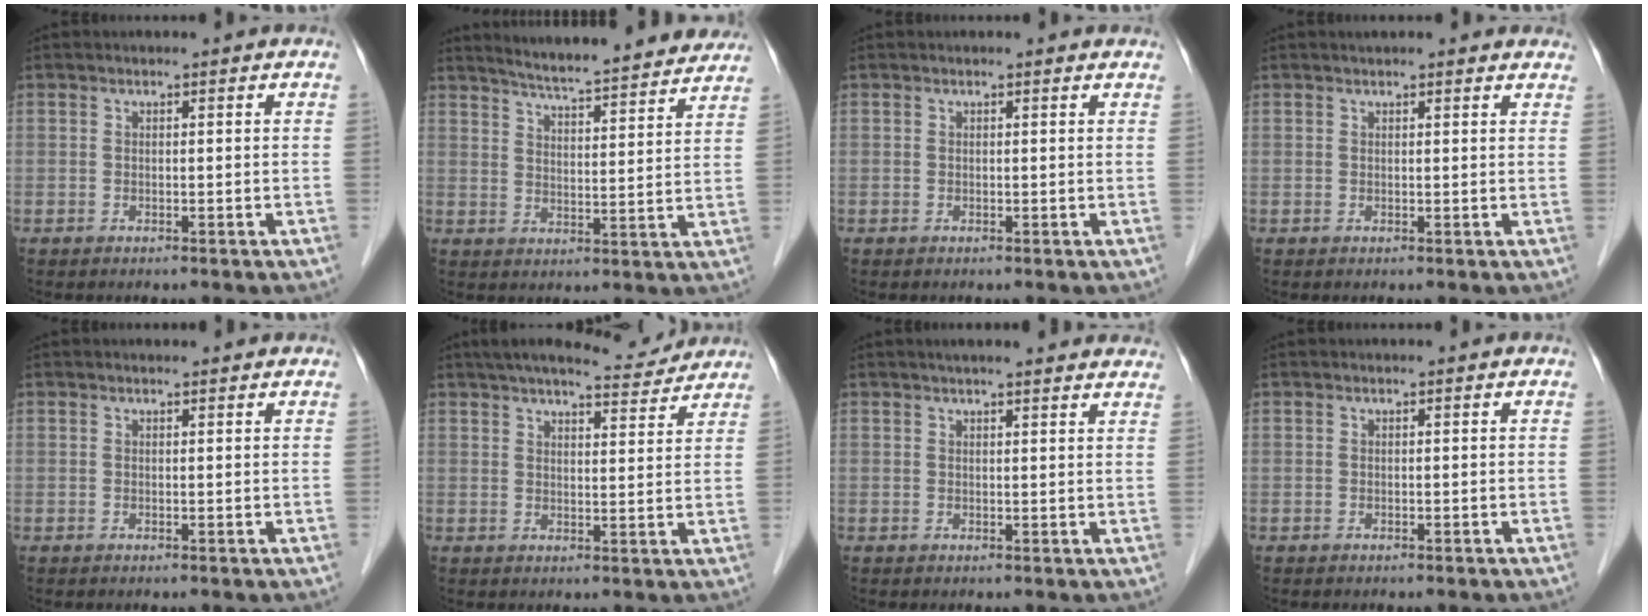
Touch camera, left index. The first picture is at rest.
{"total": 19.2, "force": [17.8, 1.5, 7.1], "torque": [-0.104, -0.010, 0.231]}
{"total": 1.1, "force": [1.1, 0.3, 0.2], "torque": [-0.015, 0.001, 0.006]}
{"total": 6.6, "force": [5.9, 1.4, 2.6], "torque": [-0.031, 0.022, 0.063]}
{"total": 1.6, "force": [1.5, 0.3, 0.4], "torque": [-0.013, 0.007, 0.017]}
{"total": 10.4, "force": [9.5, 1.6, 4.0], "torque": [-0.058, 0.010, 0.124]}
{"total": 12.0, "force": [10.7, 1.5, 5.2], "torque": [-0.059, 0.024, 0.118]}
{"total": 0.0}